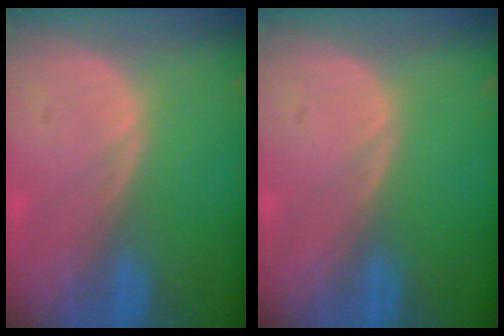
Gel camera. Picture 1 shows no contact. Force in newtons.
{"total": 0.0}